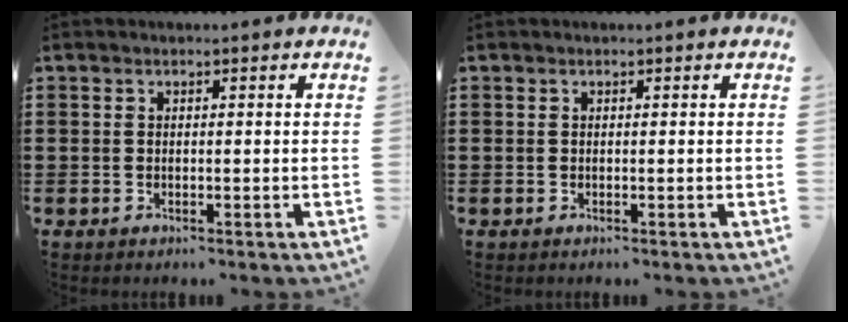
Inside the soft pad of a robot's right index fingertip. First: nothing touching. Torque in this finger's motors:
{"motor_torque": [-0.60, 0.99, 0.00, -0.01]}